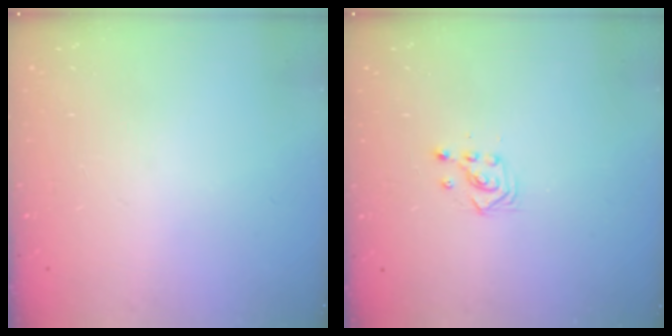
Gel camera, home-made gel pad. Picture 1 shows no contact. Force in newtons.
{"total": 3.4, "press": 3.3, "slide": 0.3}